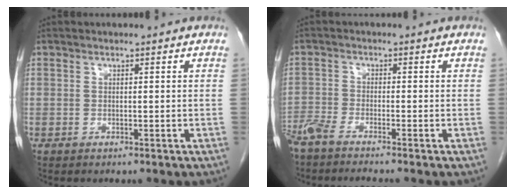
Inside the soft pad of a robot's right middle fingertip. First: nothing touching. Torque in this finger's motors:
{"motor_torque": [1.09, -0.89, 0.15, 0.13]}